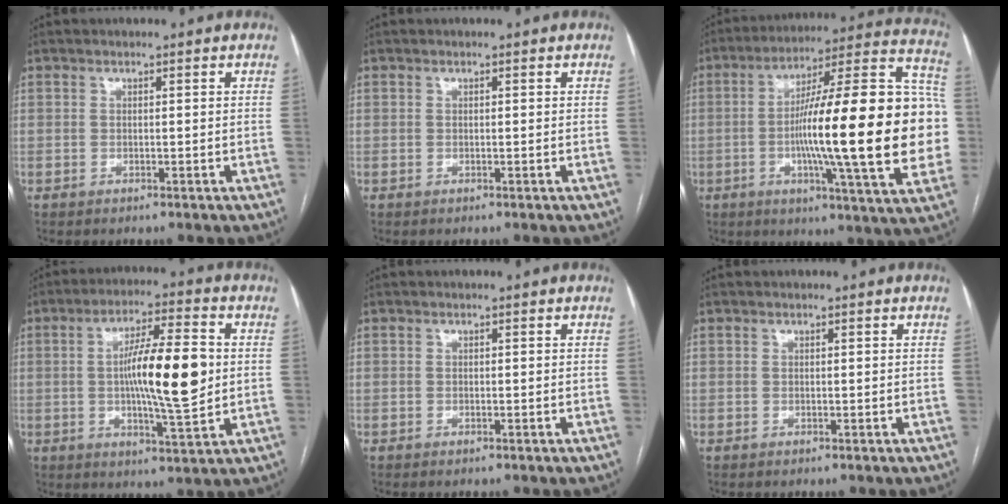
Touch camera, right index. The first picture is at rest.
{"total": 0.0}
{"total": 29.1, "force": [-2.6, 2.7, 28.8], "torque": [-0.360, 0.021, -0.050]}
{"total": 13.4, "force": [0.4, 1.8, 13.2], "torque": [-0.222, 0.003, 0.004]}
{"total": 0.0}
{"total": 0.0}